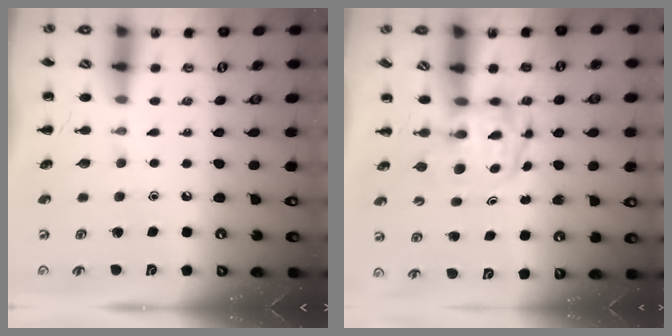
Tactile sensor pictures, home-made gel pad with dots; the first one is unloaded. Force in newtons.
{"total": 3.9, "press": 3.8, "slide": 0.6}